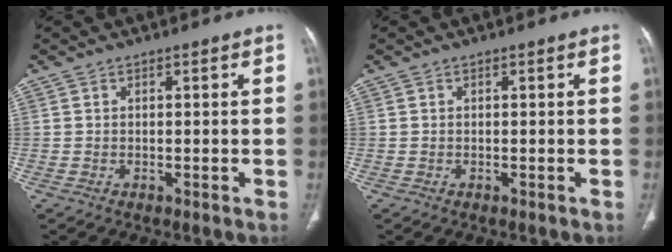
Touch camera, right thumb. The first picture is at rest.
{"total": 0.0}